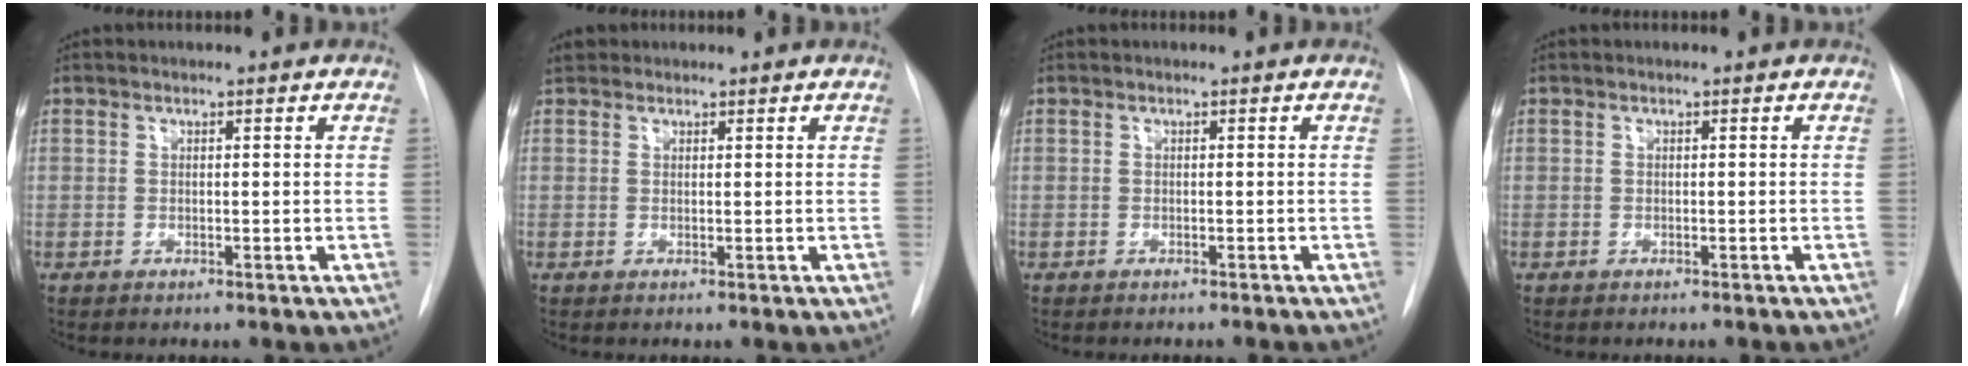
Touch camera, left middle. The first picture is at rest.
{"total": 2.2, "force": [1.6, 1.4, 0.3], "torque": [-0.006, 0.017, 0.027]}
{"total": 2.3, "force": [-2.2, 0.1, 0.8], "torque": [-0.012, -0.002, -0.025]}
{"total": 1.0, "force": [-0.9, 0.1, 0.4], "torque": [-0.007, -0.001, -0.012]}